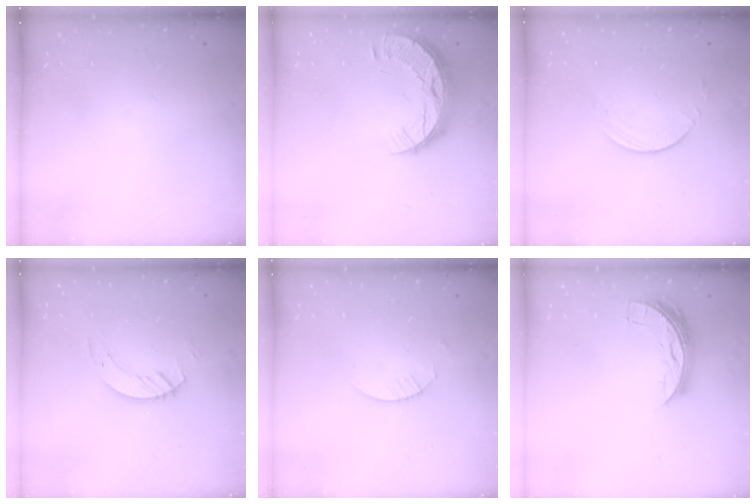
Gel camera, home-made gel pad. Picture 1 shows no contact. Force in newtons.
{"total": 11.8, "press": 11.8, "slide": 1.0}
{"total": 4.8, "press": 4.8, "slide": 0.5}
{"total": 4.0, "press": 4.0, "slide": 0.3}
{"total": 1.8, "press": 1.8, "slide": 0.2}
{"total": 6.8, "press": 6.8, "slide": 0.4}